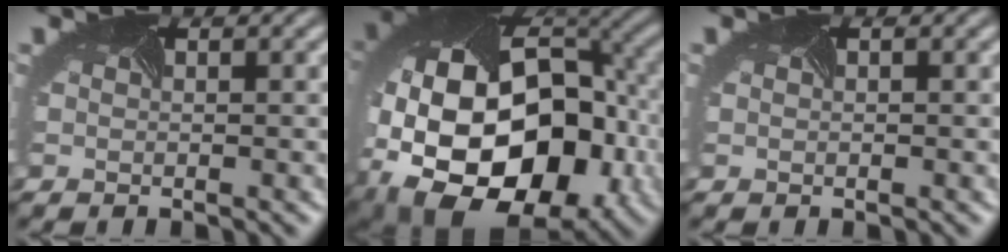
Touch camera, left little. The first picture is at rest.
{"total": 20.9, "force": [-3.9, 14.8, 14.3], "torque": [-0.264, -0.049, -0.046]}
{"total": 1.0, "force": [0.3, 0.7, 0.7], "torque": [-0.006, 0.002, 0.004]}